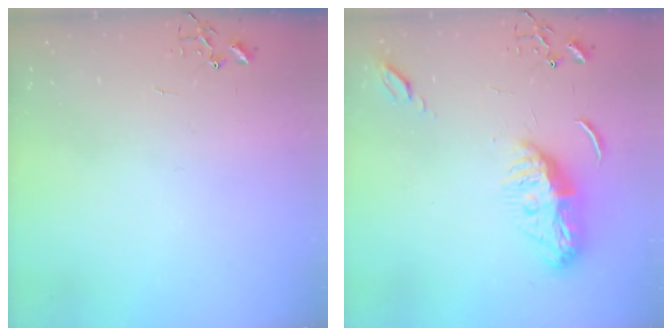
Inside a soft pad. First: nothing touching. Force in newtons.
{"total": 11.3, "press": 11.3, "slide": 0.3}